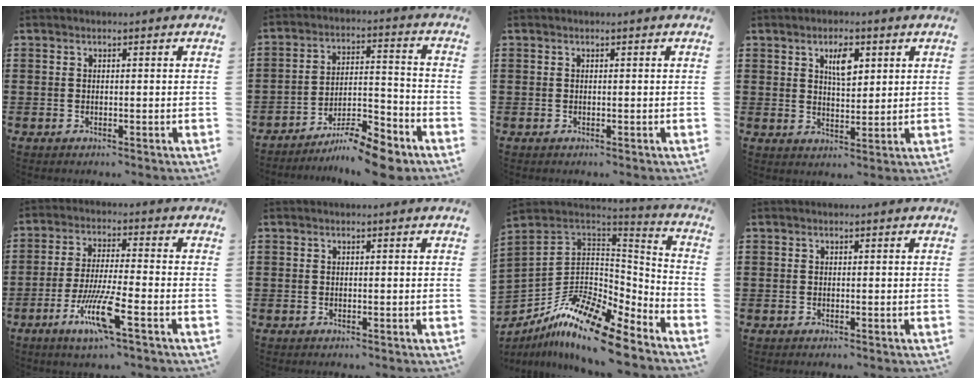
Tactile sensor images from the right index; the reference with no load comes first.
{"total": 9.6, "force": [-8.5, 1.3, 4.2], "torque": [-0.062, 0.025, -0.160]}
{"total": 0.0}
{"total": 4.7, "force": [2.1, 1.9, 3.7], "torque": [-0.064, 0.002, 0.032]}
{"total": 9.5, "force": [-4.7, 1.2, 8.2], "torque": [-0.171, -0.011, -0.090]}
{"total": 0.0}
{"total": 14.3, "force": [-10.1, 4.4, 9.1], "torque": [-0.184, 0.022, -0.188]}
{"total": 0.0}